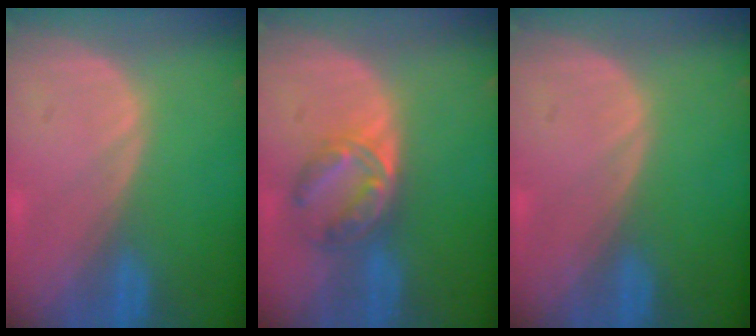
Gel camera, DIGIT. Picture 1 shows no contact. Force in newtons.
{"total": 6.2, "press": 5.7, "slide": 2.5}
{"total": 0.0}